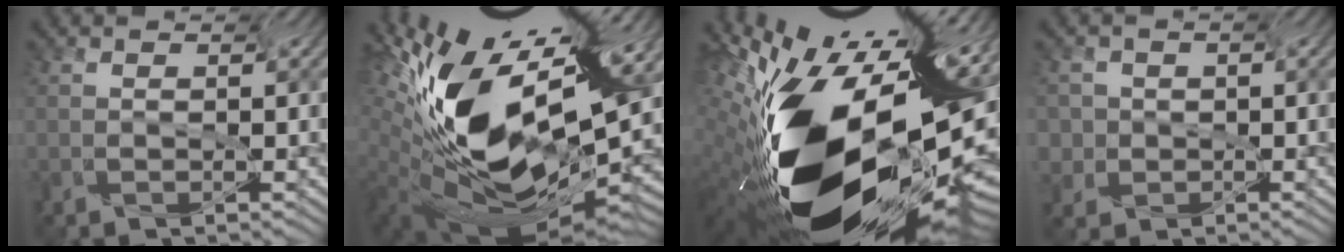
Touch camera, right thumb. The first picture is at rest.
{"total": 15.2, "force": [0.9, 8.0, 12.9], "torque": [-0.235, -0.009, 0.036]}
{"total": 18.1, "force": [-6.7, 8.7, 14.4], "torque": [-0.244, -0.052, -0.115]}
{"total": 2.6, "force": [0.2, 2.5, -0.5], "torque": [-0.022, 0.004, 0.012]}